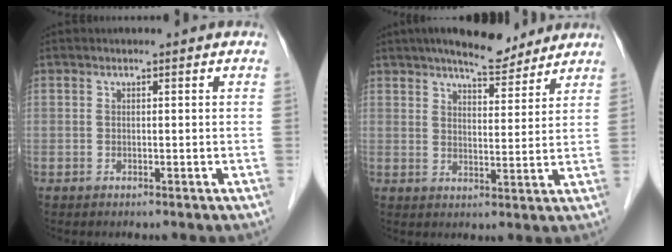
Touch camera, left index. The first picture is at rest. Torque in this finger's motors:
{"motor_torque": [0.75, -0.76, 0.34, 0.07]}